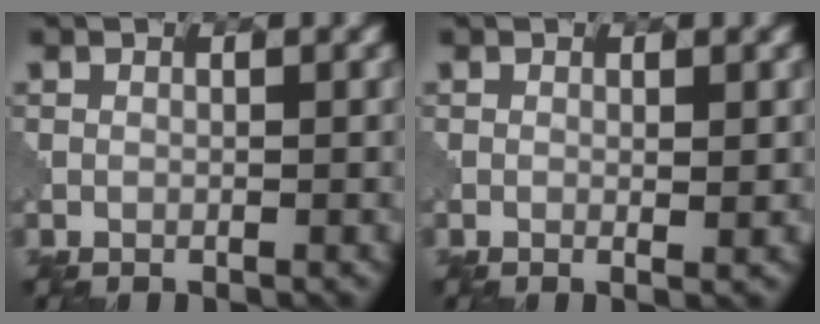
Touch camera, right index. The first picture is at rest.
{"total": 0.8, "force": [0.1, 0.1, 0.8], "torque": [-0.012, -0.003, -0.001]}